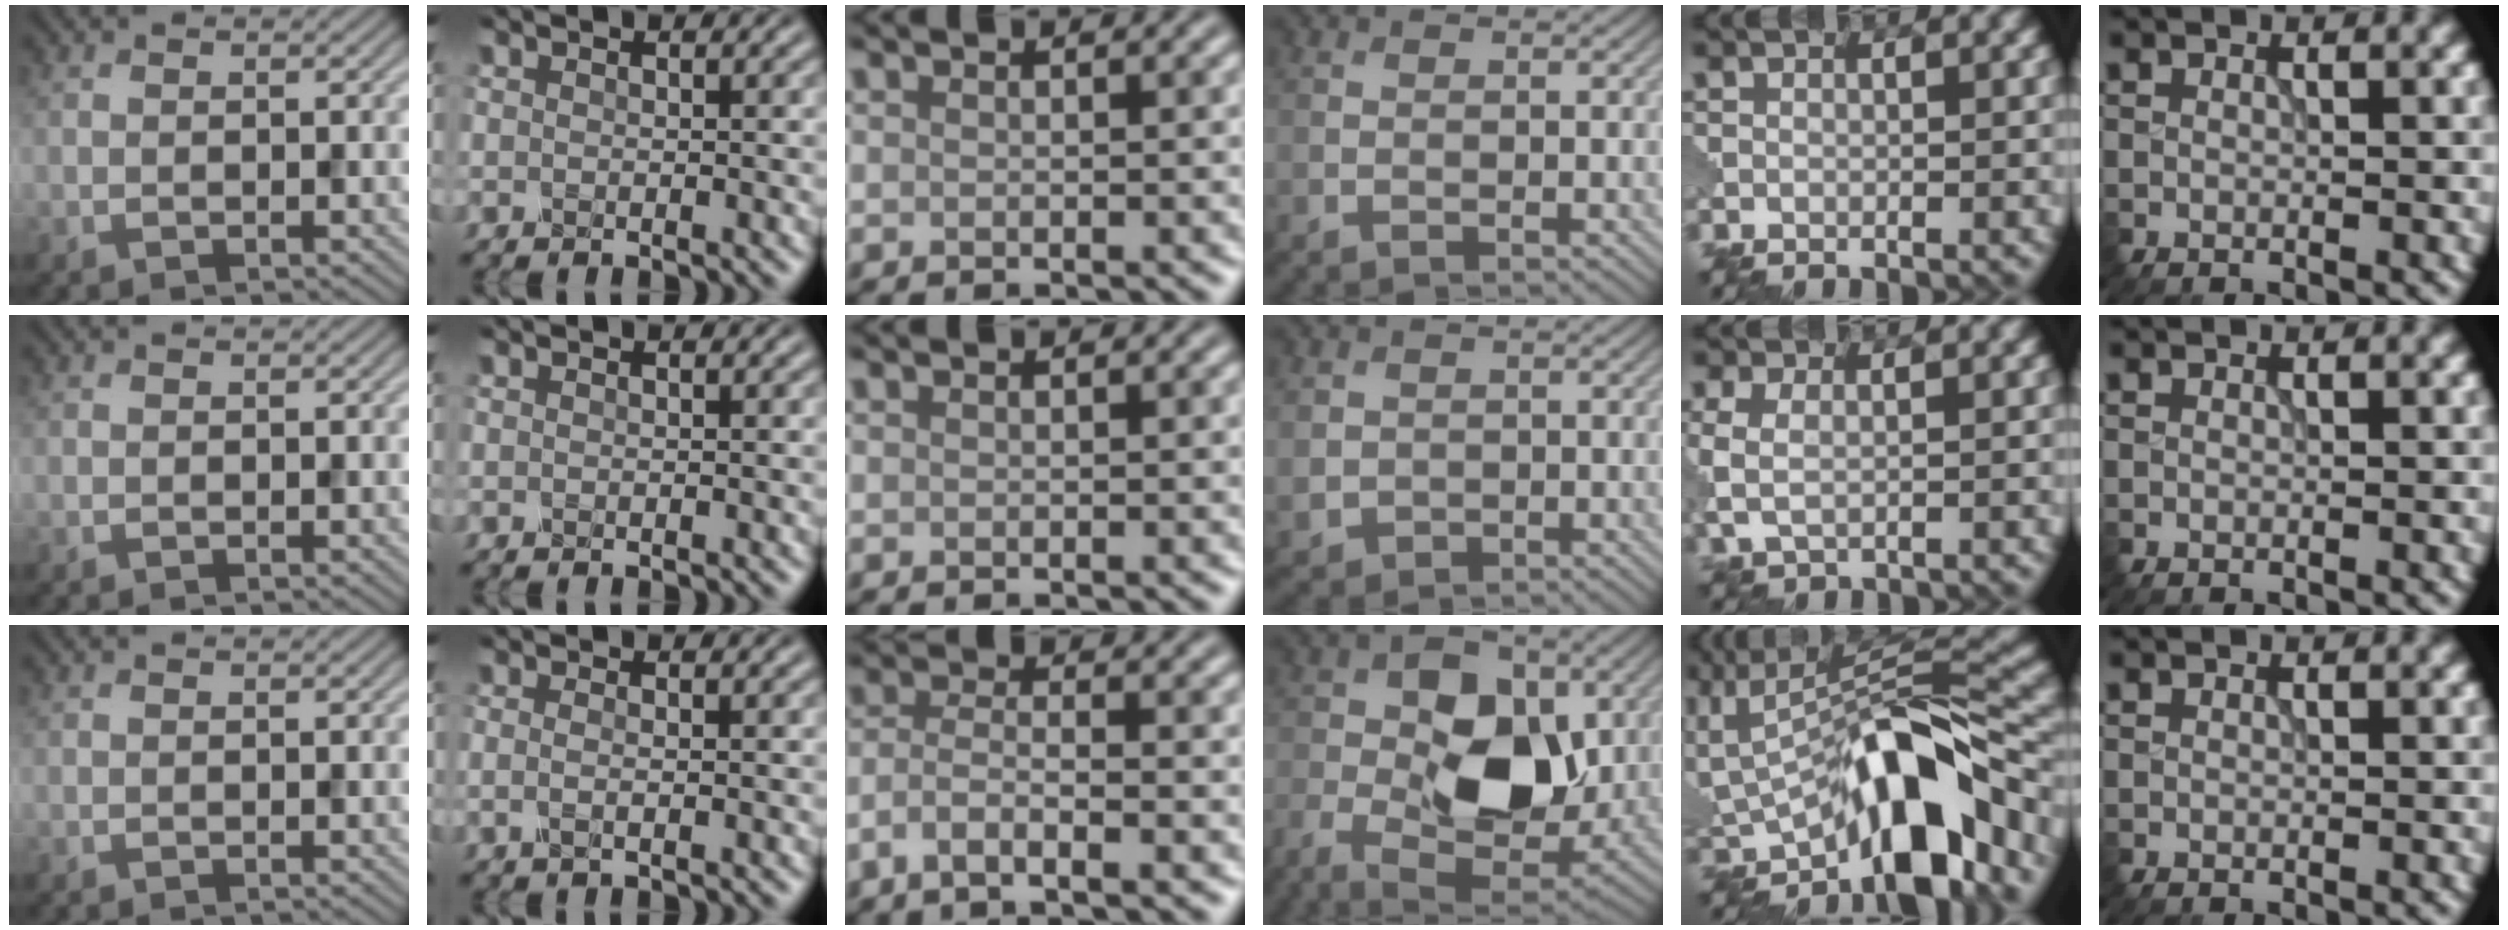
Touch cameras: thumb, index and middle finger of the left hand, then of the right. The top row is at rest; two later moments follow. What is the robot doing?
{"motion": "insert", "object": "pin"}